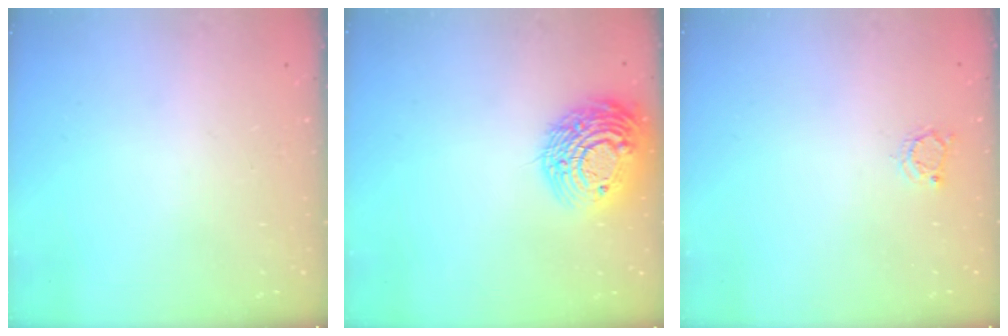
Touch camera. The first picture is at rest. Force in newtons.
{"total": 16.7, "press": 16.7, "slide": 1.4}
{"total": 2.8, "press": 2.8, "slide": 0.3}